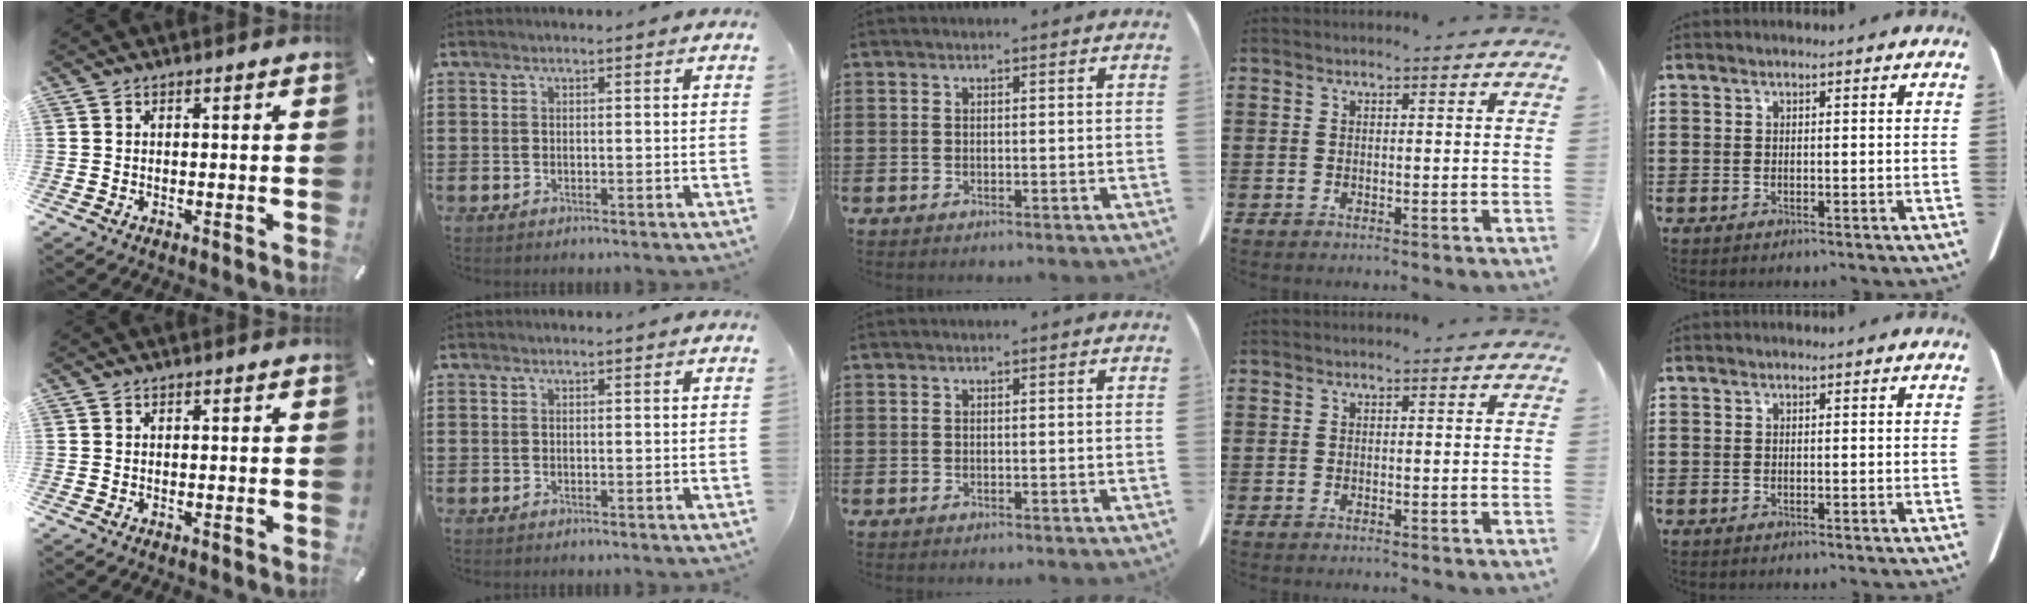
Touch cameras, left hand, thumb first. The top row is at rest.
{}